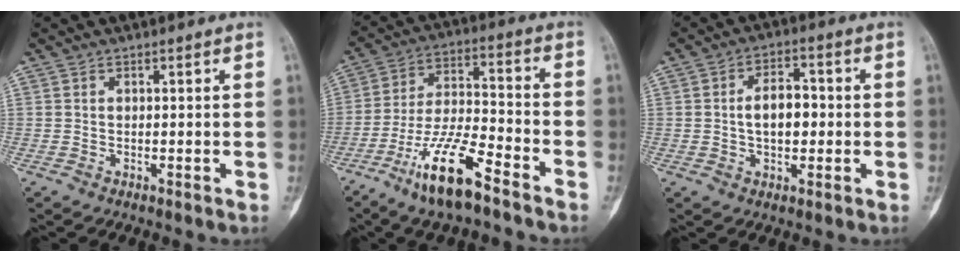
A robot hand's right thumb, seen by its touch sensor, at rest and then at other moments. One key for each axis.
{"total": 14.0, "fx": -9.1, "fy": 3.3, "fz": 10.2, "tx": -0.200, "ty": 0.056, "tz": -0.169}
{"total": 7.2, "fx": 0.0, "fy": 4.3, "fz": 5.7, "tx": -0.075, "ty": 0.016, "tz": -0.005}